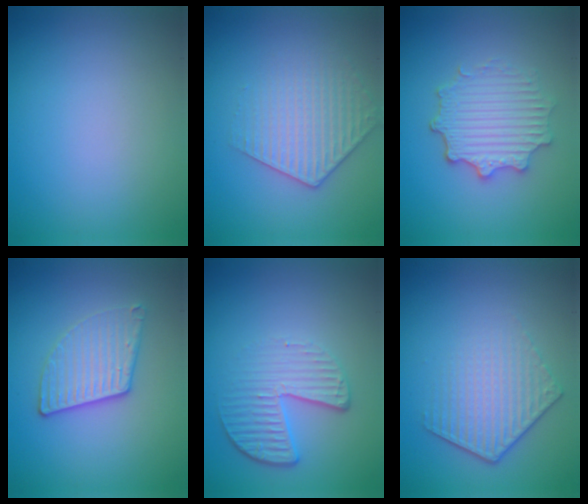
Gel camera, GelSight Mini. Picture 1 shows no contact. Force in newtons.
{"total": 3.2, "press": 3.0, "slide": 0.9}
{"total": 4.5, "press": 3.6, "slide": 2.6}
{"total": 3.3, "press": 3.0, "slide": 1.3}
{"total": 4.4, "press": 2.8, "slide": 3.3}
{"total": 4.4, "press": 3.1, "slide": 3.1}